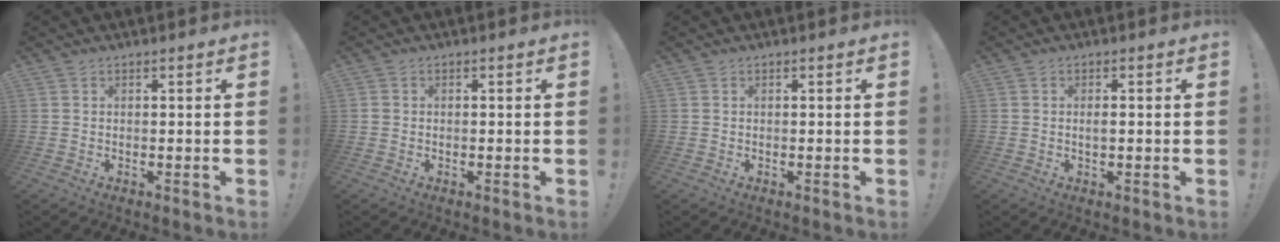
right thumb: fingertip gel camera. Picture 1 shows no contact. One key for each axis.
{"total": 0.6, "fx": -0.1, "fy": 0.6, "fz": 0.2, "tx": -0.001, "ty": 0.004, "tz": -0.002}
{"total": 0.0}
{"total": 1.5, "fx": -0.3, "fy": 0.2, "fz": 1.4, "tx": -0.025, "ty": 0.000, "tz": -0.008}